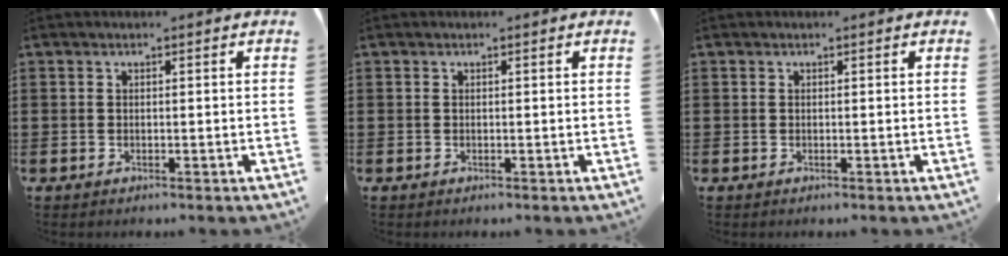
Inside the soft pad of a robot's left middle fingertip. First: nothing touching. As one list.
[{"total": 0.0}, {"total": 0.0}]